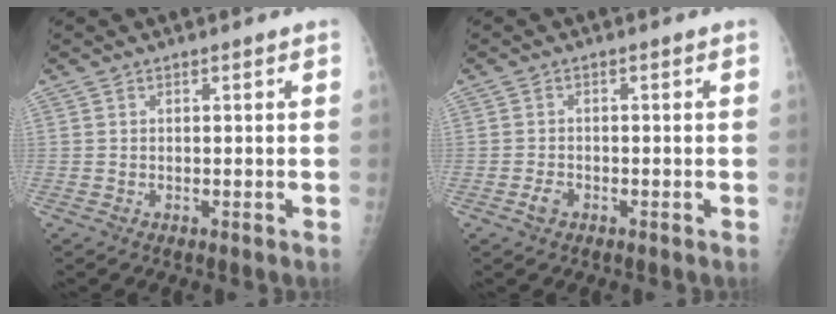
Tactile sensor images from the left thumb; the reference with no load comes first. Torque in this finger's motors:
{"motor_torque": [-0.34, 0.25, -0.01, -0.08, 0.00]}